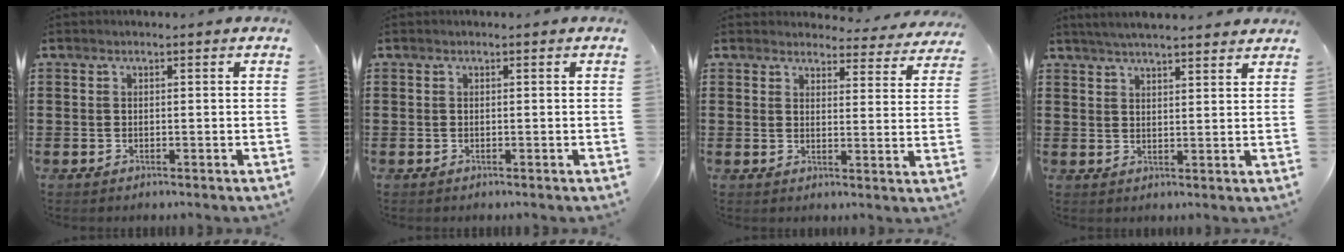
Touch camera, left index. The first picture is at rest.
{"total": 0.0}
{"total": 3.7, "force": [3.6, 0.5, 0.4], "torque": [-0.016, -0.022, 0.061]}
{"total": 3.7, "force": [3.6, -0.1, 1.1], "torque": [-0.030, -0.006, 0.065]}